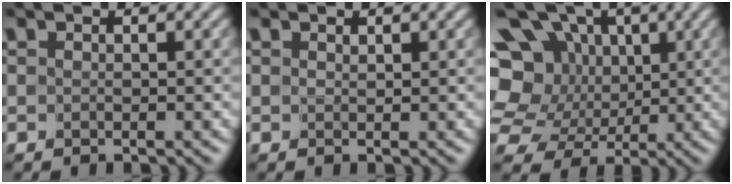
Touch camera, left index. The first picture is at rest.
{"total": 0.6, "force": [0.5, 0.2, 0.0], "torque": [0.001, 0.000, 0.010]}
{"total": 13.5, "force": [2.7, 11.5, 6.6], "torque": [-0.141, 0.035, 0.028]}